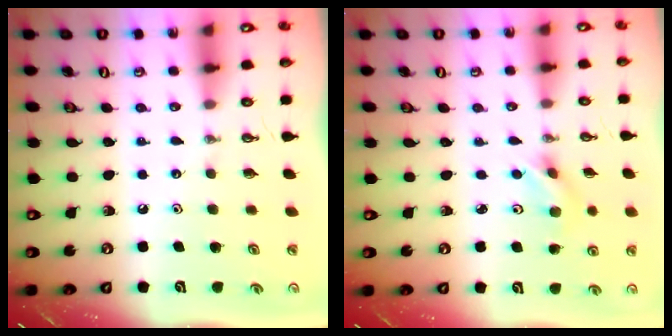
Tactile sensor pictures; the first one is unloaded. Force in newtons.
{"total": 3.8, "press": 3.0, "slide": 2.3}